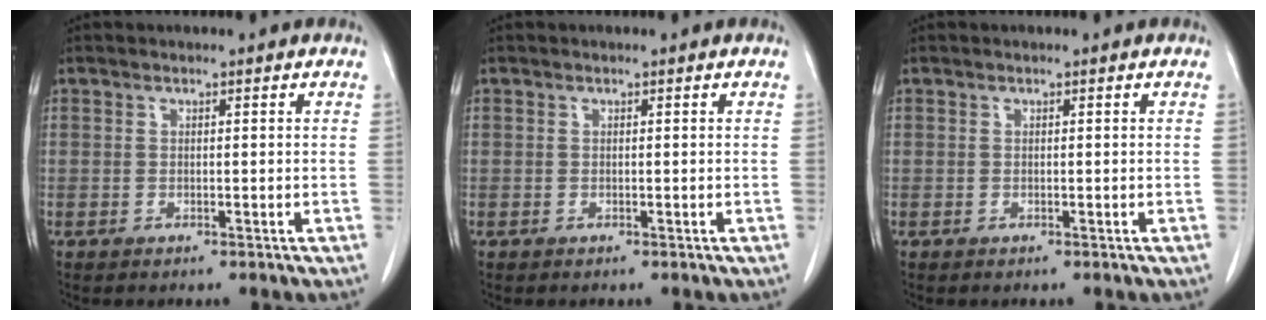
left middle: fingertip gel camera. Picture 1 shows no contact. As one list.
[{"total": 0.0}, {"total": 0.0}]